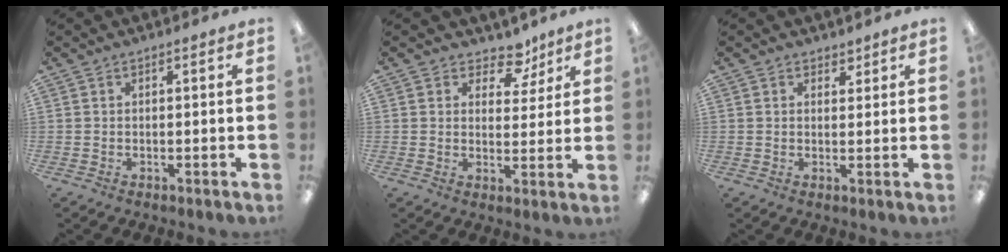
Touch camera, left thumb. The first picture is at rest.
{"total": 6.5, "force": [4.5, 4.1, 2.3], "torque": [-0.031, -0.023, 0.079]}
{"total": 2.0, "force": [1.4, 1.4, 0.1], "torque": [0.004, -0.003, 0.026]}